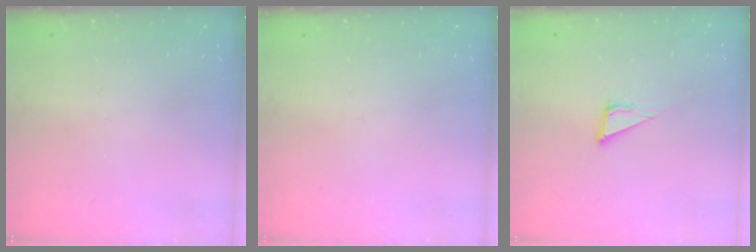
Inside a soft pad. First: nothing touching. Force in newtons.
{"total": 0.0}
{"total": 5.1, "press": 5.1, "slide": 0.5}